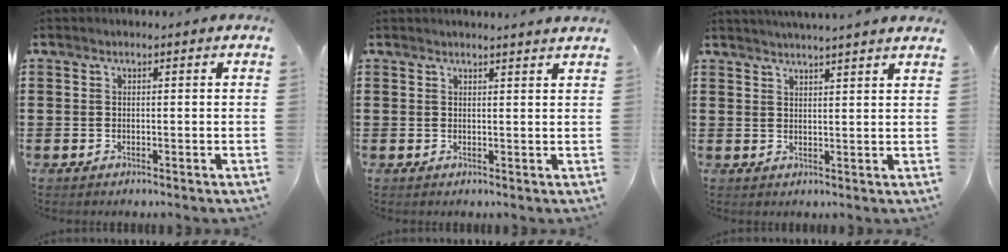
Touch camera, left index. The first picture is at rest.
{"total": 1.6, "force": [1.5, -0.3, 0.3], "torque": [-0.008, -0.001, 0.029]}
{"total": 2.7, "force": [2.6, -0.7, 0.3], "torque": [-0.013, -0.011, 0.046]}